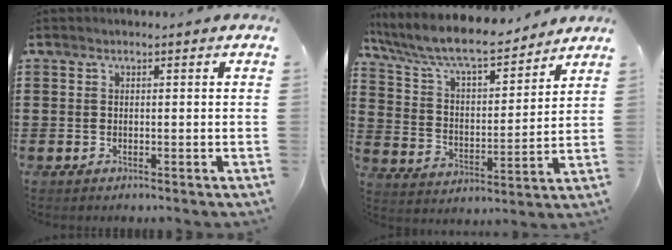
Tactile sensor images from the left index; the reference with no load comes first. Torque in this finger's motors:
{"motor_torque": [2.14, 0.00, 0.43, 0.21]}